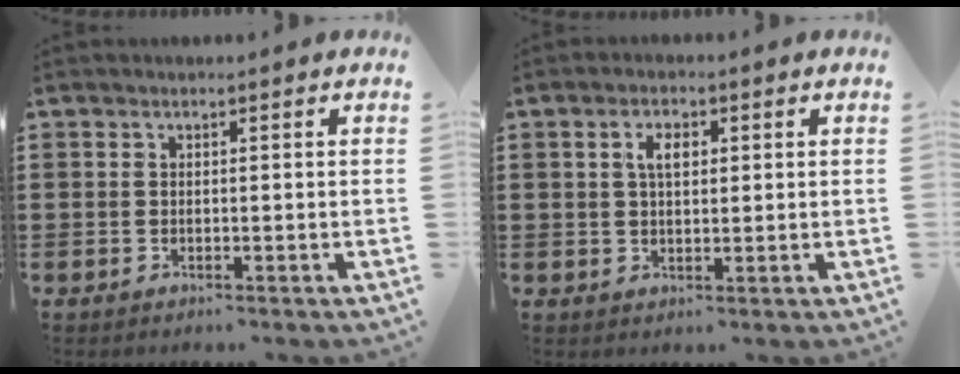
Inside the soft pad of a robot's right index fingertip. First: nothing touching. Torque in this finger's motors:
{"motor_torque": [0.24, -0.15, 0.10, 0.06]}